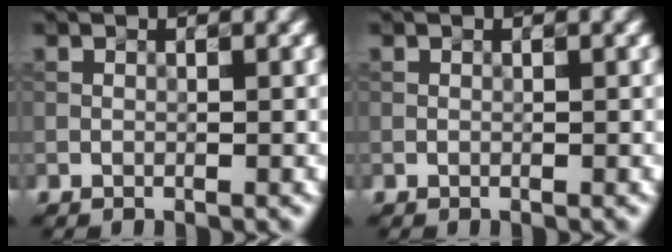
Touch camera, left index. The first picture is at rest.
{"total": 0.0}